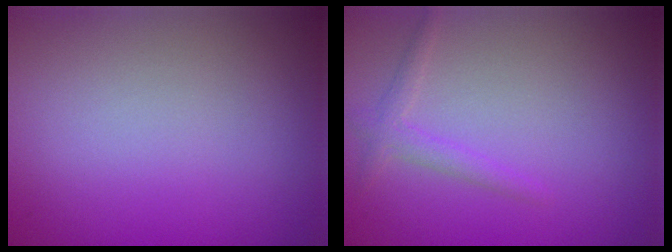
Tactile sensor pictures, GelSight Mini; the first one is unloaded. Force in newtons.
{"total": 1.5, "press": 1.5, "slide": 0.1}